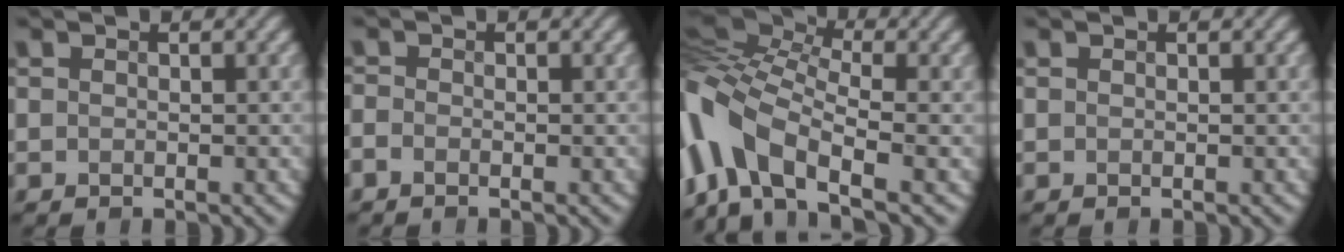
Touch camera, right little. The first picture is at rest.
{"total": 0.8, "force": [-0.8, 0.1, 0.2], "torque": [-0.004, 0.001, -0.020]}
{"total": 11.5, "force": [-3.2, 6.1, 9.2], "torque": [-0.210, 0.018, -0.082]}
{"total": 0.0}